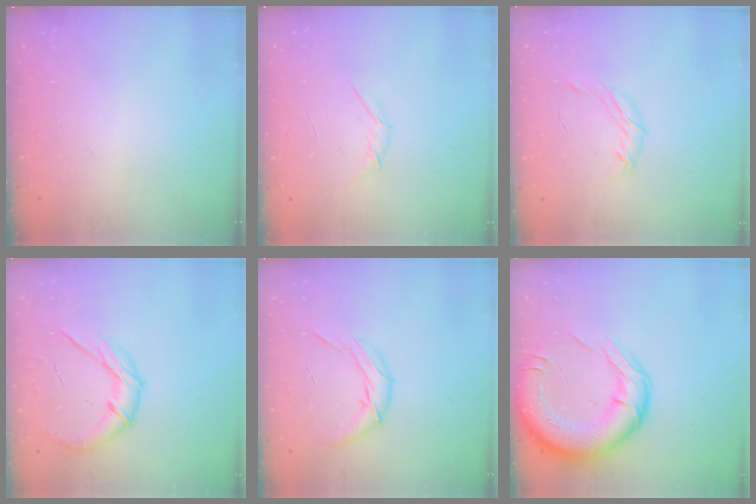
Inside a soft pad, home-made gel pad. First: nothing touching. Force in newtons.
{"total": 3.1, "press": 3.0, "slide": 0.9}
{"total": 8.0, "press": 7.9, "slide": 1.6}
{"total": 11.8, "press": 11.8, "slide": 0.8}
{"total": 10.8, "press": 10.5, "slide": 2.3}
{"total": 22.4, "press": 21.9, "slide": 5.0}